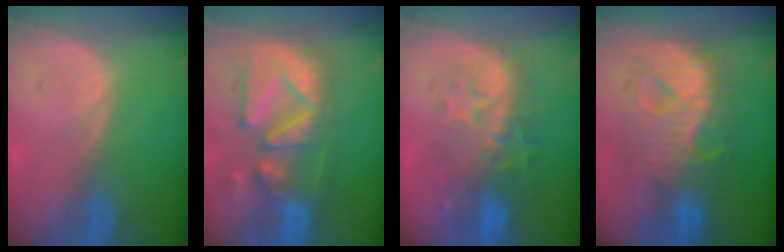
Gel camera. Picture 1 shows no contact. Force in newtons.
{"total": 12.7, "press": 11.2, "slide": 6.0}
{"total": 9.4, "press": 8.7, "slide": 3.5}
{"total": 11.2, "press": 11.2, "slide": 1.0}